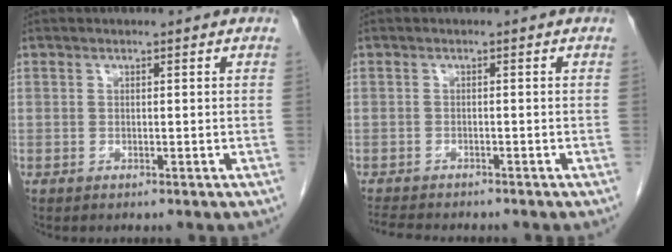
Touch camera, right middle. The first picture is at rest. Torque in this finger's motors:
{"motor_torque": [0.09, -0.02, 0.00, 0.01]}